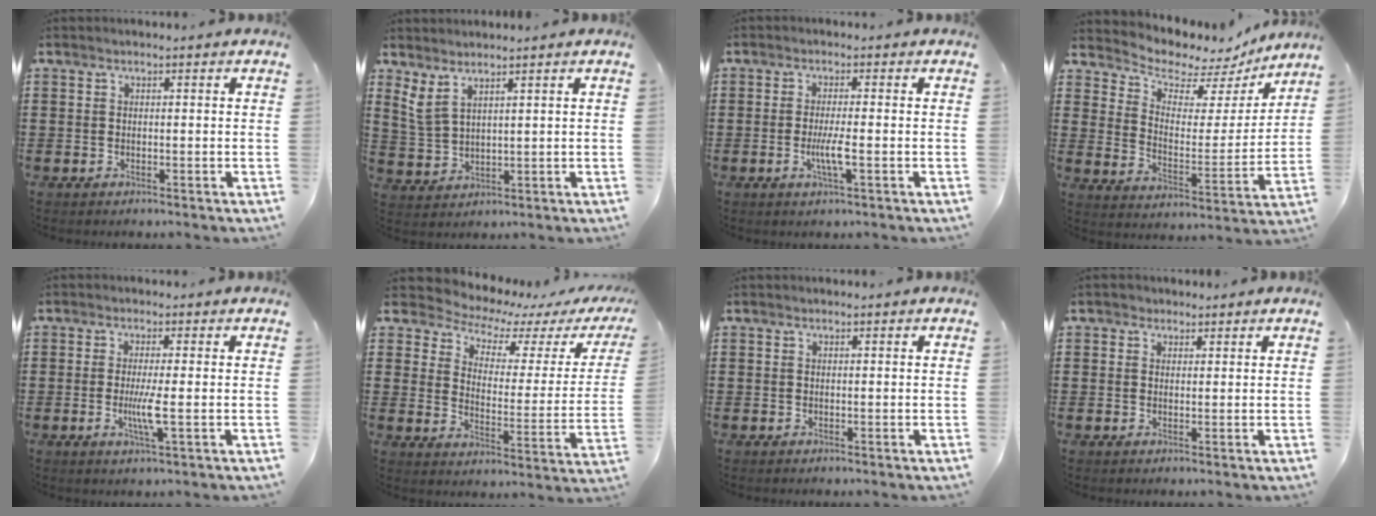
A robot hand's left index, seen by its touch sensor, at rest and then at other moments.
{"total": 3.8, "force": [2.8, 1.1, 2.3], "torque": [-0.061, -0.007, 0.050]}
{"total": 4.1, "force": [-1.0, 0.3, 3.9], "torque": [-0.074, -0.006, -0.021]}
{"total": 5.7, "force": [5.0, 2.5, 0.8], "torque": [-0.044, -0.041, 0.083]}
{"total": 4.3, "force": [-0.7, 0.0, 4.3], "torque": [-0.081, -0.011, -0.017]}
{"total": 3.8, "force": [3.4, 1.6, 0.7], "torque": [-0.043, -0.028, 0.051]}
{"total": 0.0}
{"total": 1.2, "force": [0.8, 0.8, -0.1], "torque": [-0.002, 0.006, 0.016]}